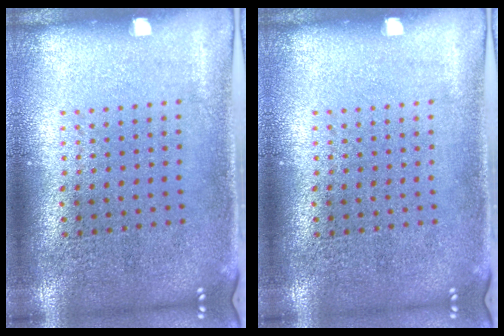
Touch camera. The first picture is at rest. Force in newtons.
{"total": 0.0}